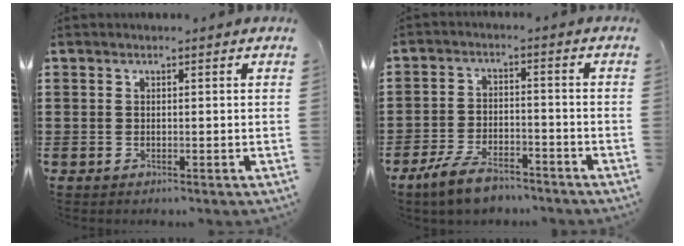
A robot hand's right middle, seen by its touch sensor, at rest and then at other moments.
{"total": 6.4, "force": [-5.1, 2.1, 3.2], "torque": [-0.068, 0.007, -0.099]}